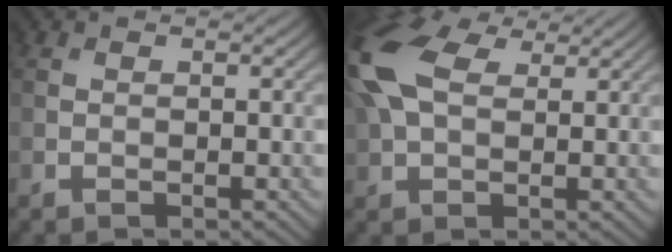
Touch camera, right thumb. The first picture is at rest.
{"total": 12.7, "force": [4.0, 7.3, 9.5], "torque": [-0.259, 0.025, 0.072]}